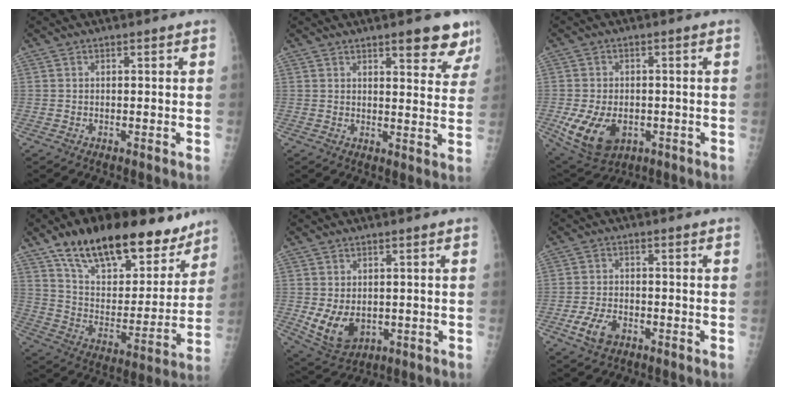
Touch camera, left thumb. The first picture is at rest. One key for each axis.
{"total": 9.2, "fx": 6.8, "fy": 2.7, "fz": 5.5, "tx": -0.034, "ty": -0.035, "tz": 0.076}
{"total": 10.9, "fx": -3.0, "fy": 7.3, "fz": 7.5, "tx": -0.136, "ty": 0.000, "tz": -0.033}
{"total": 26.4, "fx": 18.4, "fy": 11.8, "fz": 14.8, "tx": -0.190, "ty": -0.056, "tz": 0.297}
{"total": 7.9, "fx": -0.7, "fy": 5.6, "fz": 5.5, "tx": -0.089, "ty": -0.013, "tz": 0.009}
{"total": 5.4, "fx": -2.6, "fy": 3.3, "fz": 3.4, "tx": -0.067, "ty": 0.008, "tz": -0.047}